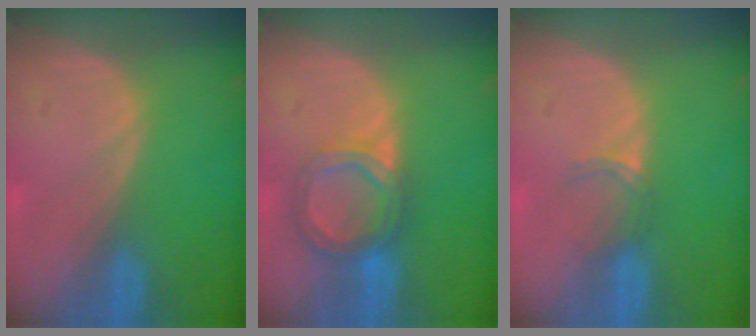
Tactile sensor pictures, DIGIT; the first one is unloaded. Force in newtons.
{"total": 6.5, "press": 5.8, "slide": 3.1}
{"total": 2.2, "press": 1.7, "slide": 1.3}